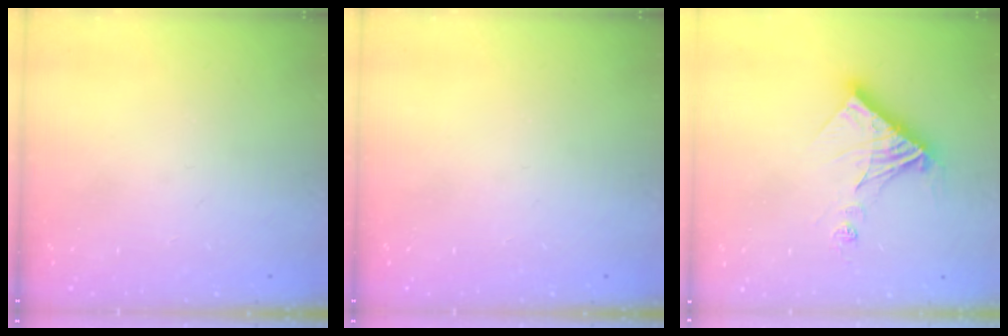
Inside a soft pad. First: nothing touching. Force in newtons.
{"total": 0.0}
{"total": 14.1, "press": 14.0, "slide": 1.5}